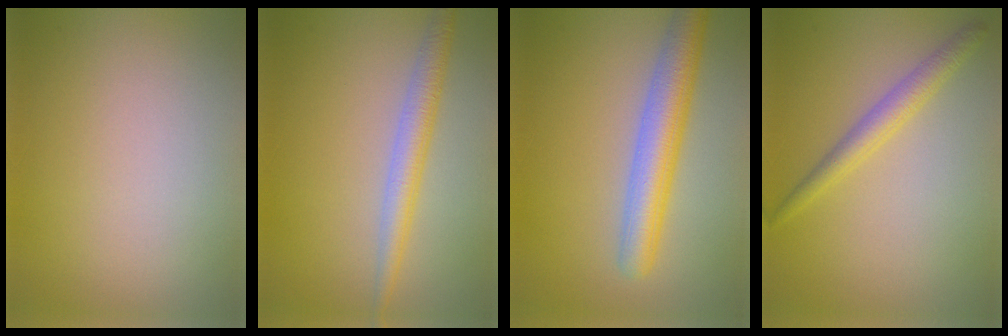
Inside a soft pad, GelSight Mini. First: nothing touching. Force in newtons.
{"total": 2.9, "press": 2.9, "slide": 0.1}
{"total": 5.1, "press": 5.1, "slide": 0.1}
{"total": 2.2, "press": 2.2, "slide": 0.1}